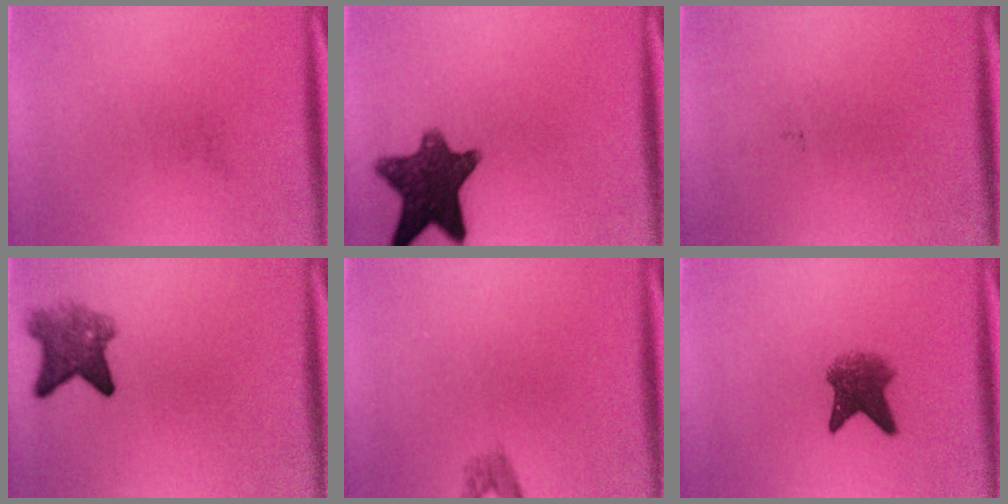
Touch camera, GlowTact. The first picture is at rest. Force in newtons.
{"total": 12.0}
{"total": 0.0}
{"total": 5.2}
{"total": 1.4}
{"total": 4.9}